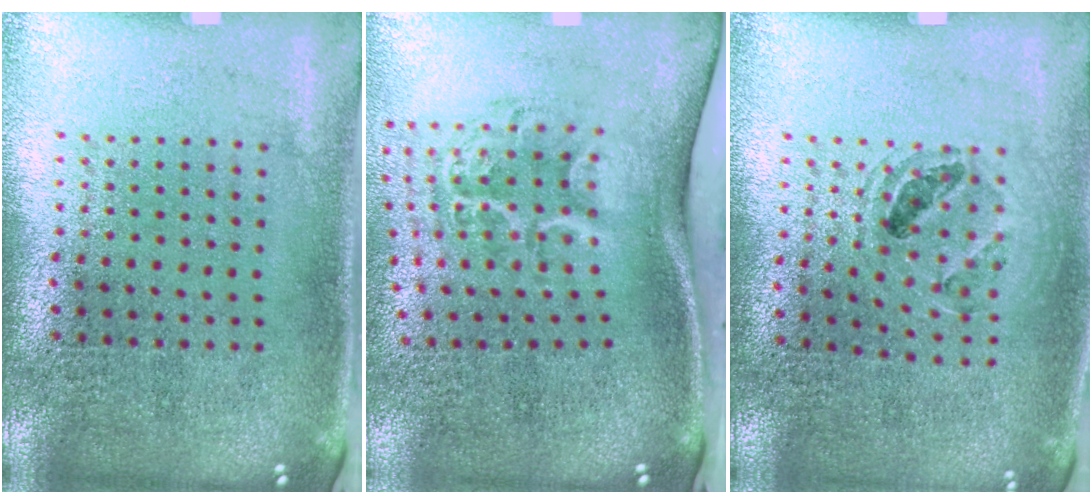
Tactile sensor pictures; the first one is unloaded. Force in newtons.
{"total": 2.2, "press": 1.3, "slide": 1.8}
{"total": 1.0, "press": 1.0, "slide": 0.1}